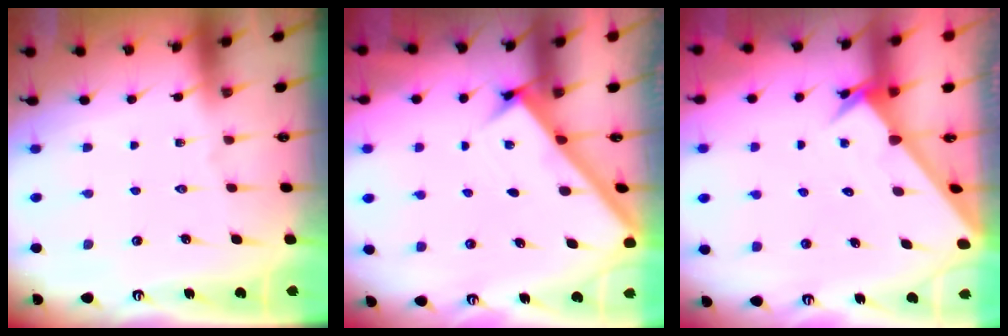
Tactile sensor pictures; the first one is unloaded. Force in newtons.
{"total": 2.5, "press": 2.5, "slide": 0.3}
{"total": 2.9, "press": 2.9, "slide": 0.1}